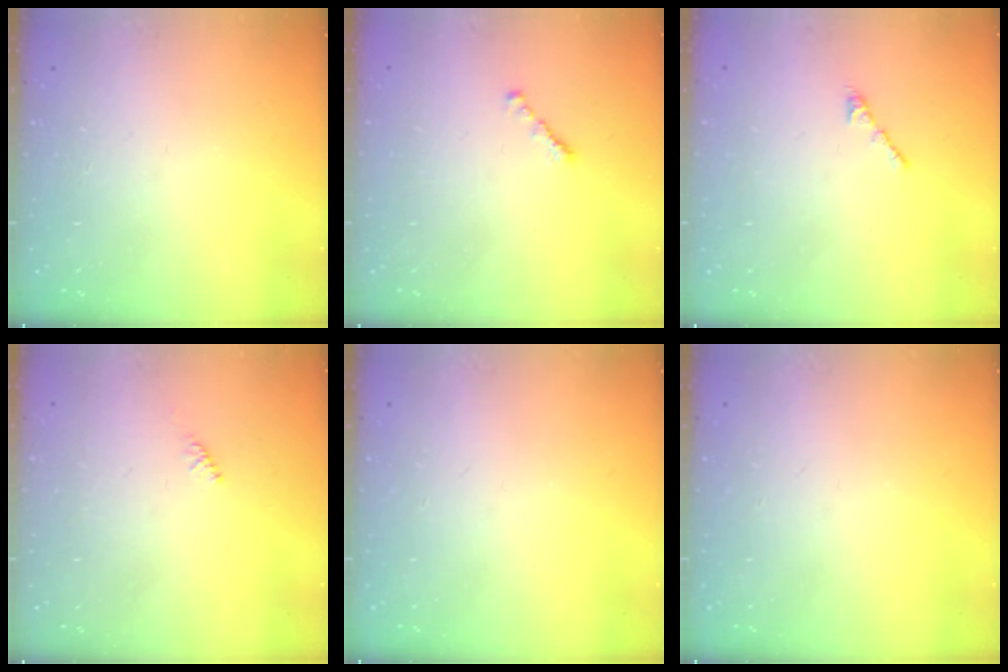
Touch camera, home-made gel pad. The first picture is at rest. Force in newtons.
{"total": 1.3, "press": 1.2, "slide": 0.5}
{"total": 2.7, "press": 2.6, "slide": 0.7}
{"total": 1.6, "press": 1.5, "slide": 0.4}
{"total": 0.0}
{"total": 0.0}